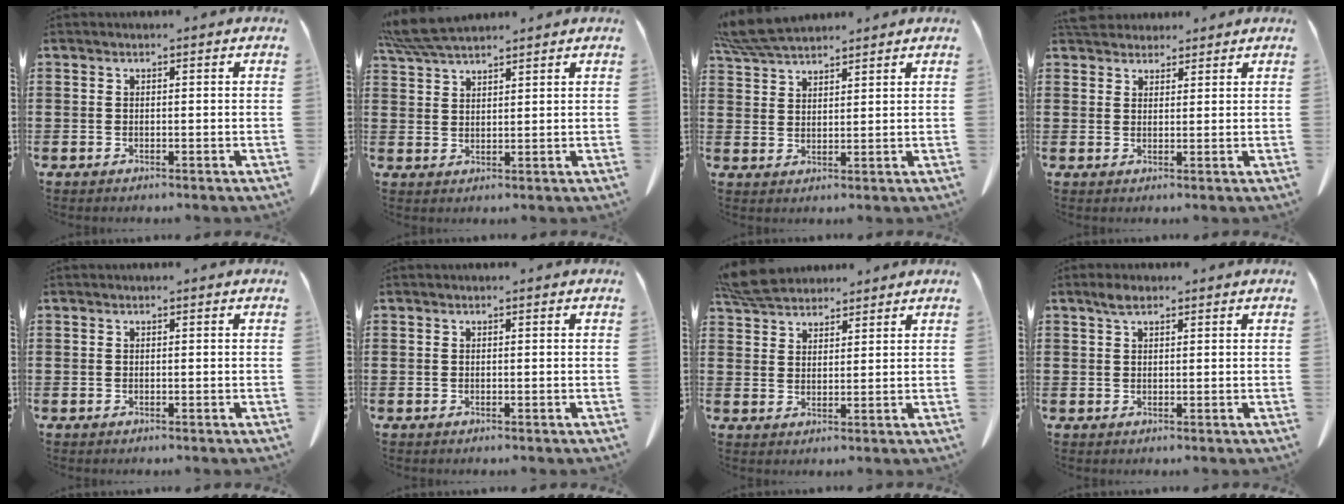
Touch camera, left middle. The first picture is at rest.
{"total": 5.8, "force": [5.2, 0.8, 2.4], "torque": [-0.063, -0.011, 0.101]}
{"total": 6.4, "force": [5.9, 1.1, 2.3], "torque": [-0.064, -0.014, 0.114]}
{"total": 3.7, "force": [3.5, 1.2, 0.6], "torque": [-0.015, -0.008, 0.067]}
{"total": 0.0}
{"total": 0.0}
{"total": 5.9, "force": [5.5, 1.5, 1.7], "torque": [-0.052, -0.010, 0.107]}
{"total": 2.0, "force": [1.3, 0.9, 1.3], "torque": [-0.030, 0.003, 0.024]}